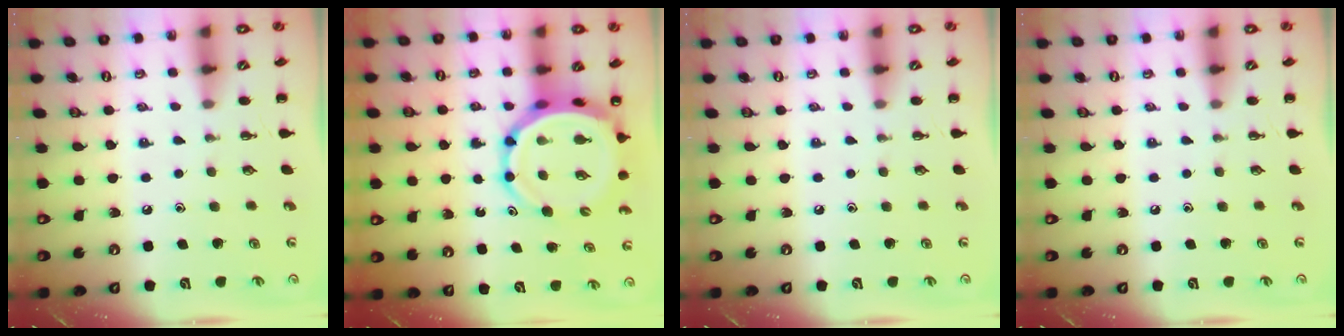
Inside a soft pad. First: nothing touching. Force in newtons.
{"total": 9.4, "press": 9.0, "slide": 2.7}
{"total": 0.0}
{"total": 0.0}